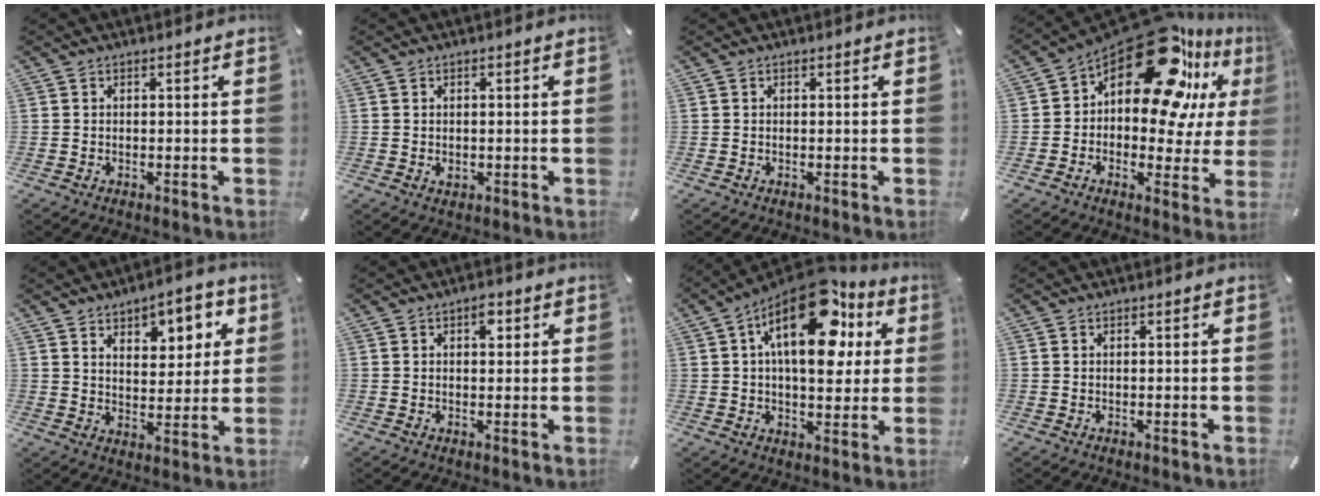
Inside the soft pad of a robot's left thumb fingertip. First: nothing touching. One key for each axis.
{"total": 1.1, "fx": 0.0, "fy": 1.0, "fz": 0.5, "tx": -0.010, "ty": 0.004, "tz": -0.001}
{"total": 0.0}
{"total": 22.6, "fx": 12.2, "fy": 11.2, "fz": 15.4, "tx": -0.221, "ty": -0.086, "tz": 0.205}
{"total": 7.3, "fx": 4.4, "fy": 5.0, "fz": 3.2, "tx": -0.029, "ty": -0.031, "tz": 0.067}
{"total": 3.1, "fx": 1.2, "fy": 1.8, "fz": 2.2, "tx": -0.022, "ty": -0.002, "tz": 0.015}
{"total": 21.0, "fx": 8.6, "fy": 10.9, "fz": 15.7, "tx": -0.244, "ty": -0.039, "tz": 0.142}
{"total": 0.0}